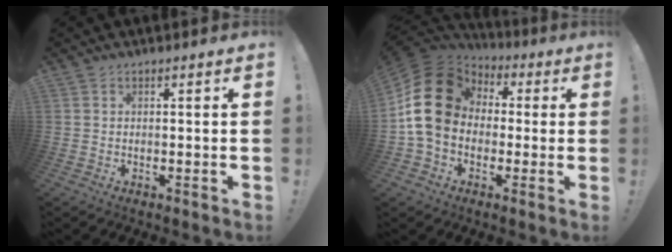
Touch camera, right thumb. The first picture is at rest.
{"total": 19.6, "force": [2.3, 15.1, 12.4], "torque": [-0.219, 0.008, 0.053]}